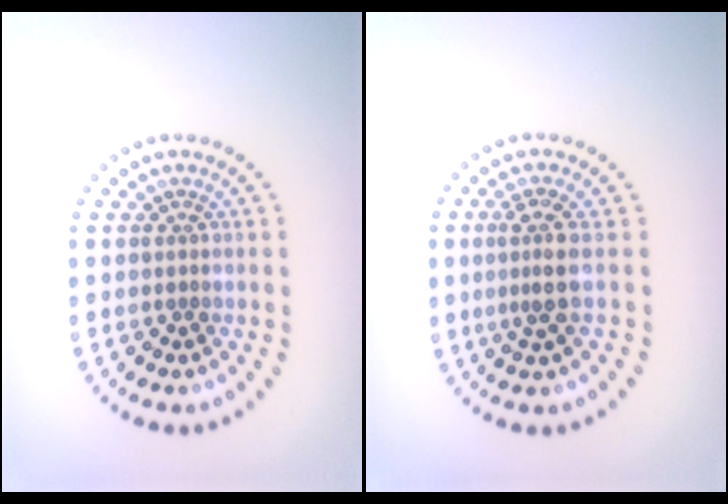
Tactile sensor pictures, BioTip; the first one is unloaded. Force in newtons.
{"total": 2.5, "press": 1.9, "slide": 1.7}